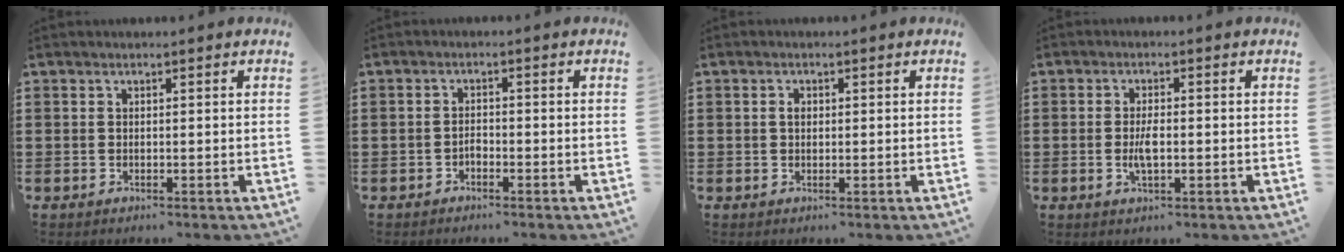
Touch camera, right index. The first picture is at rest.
{"total": 1.2, "force": [-0.8, 0.7, 0.6], "torque": [-0.014, 0.000, -0.017]}
{"total": 1.2, "force": [0.2, 0.8, 0.9], "torque": [-0.019, 0.005, 0.003]}
{"total": 3.4, "force": [-0.5, 1.1, 3.2], "torque": [-0.072, -0.004, -0.014]}